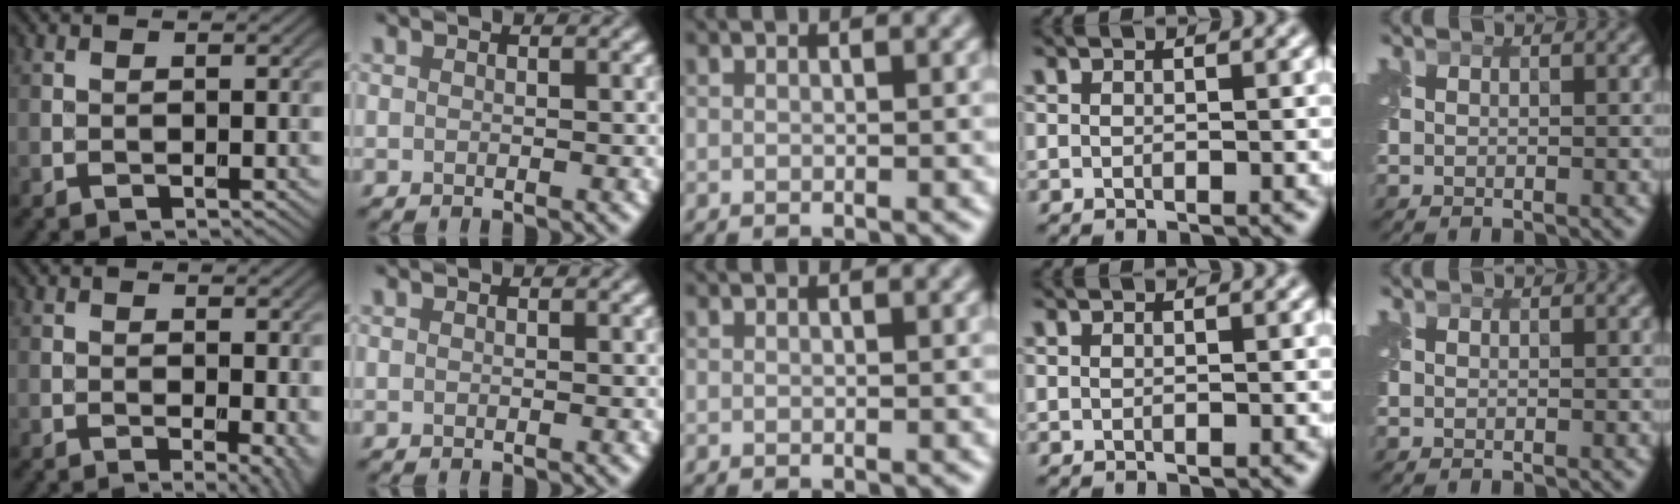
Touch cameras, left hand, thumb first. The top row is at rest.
{"thumb": {"total": 3.2, "force": [-0.5, 0.7, 3.0], "torque": [-0.039, -0.006, -0.007]}}